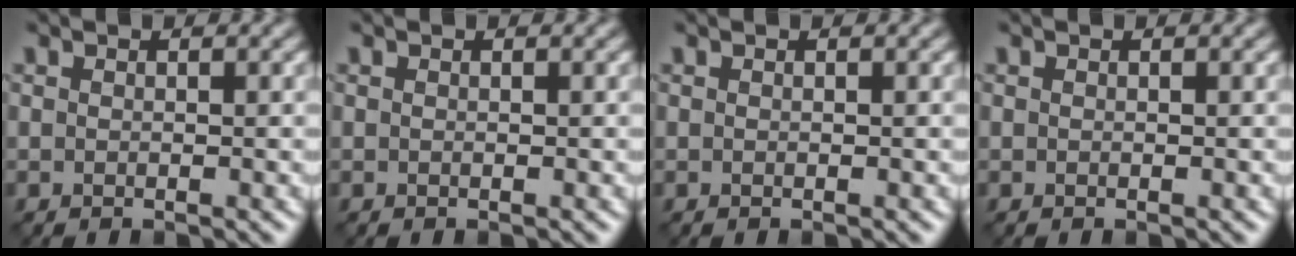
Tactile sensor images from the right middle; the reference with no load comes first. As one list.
[{"total": 0.0}, {"total": 0.0}, {"total": 0.0}]